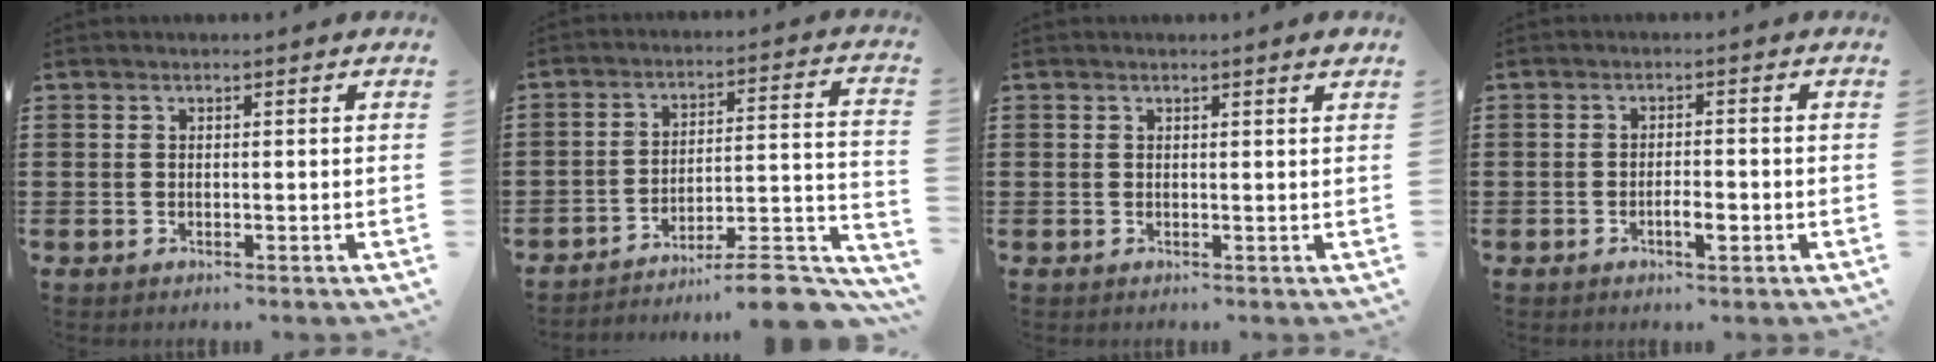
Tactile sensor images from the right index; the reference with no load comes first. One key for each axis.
{"total": 9.0, "fx": -8.0, "fy": 0.8, "fz": 4.0, "tx": -0.051, "ty": 0.010, "tz": -0.154}
{"total": 1.0, "fx": 0.6, "fy": -0.1, "fz": 0.7, "tx": -0.006, "ty": -0.004, "tz": 0.009}
{"total": 2.7, "fx": -1.1, "fy": 0.9, "fz": 2.3, "tx": -0.042, "ty": 0.003, "tz": -0.019}